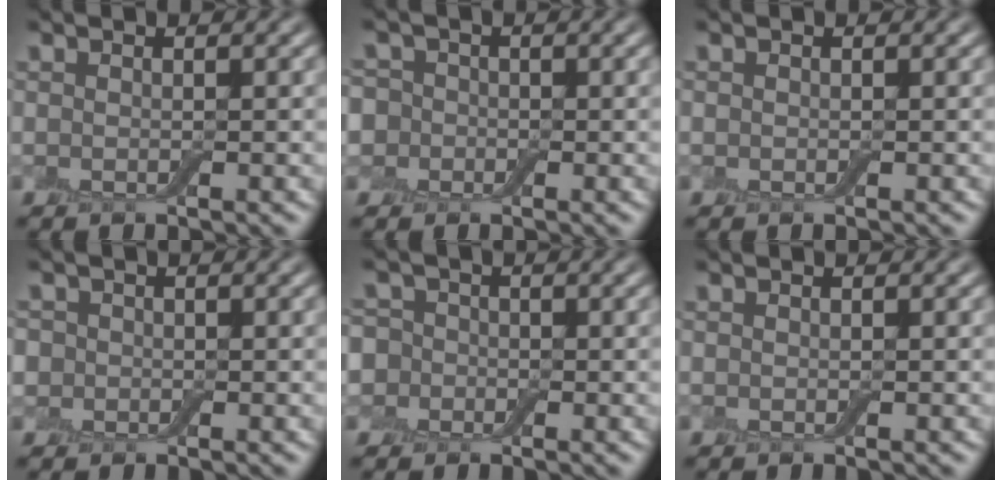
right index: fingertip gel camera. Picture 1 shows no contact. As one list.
[{"total": 4.4, "force": [0.3, 4.2, 1.5], "torque": [-0.017, 0.031, -0.043]}, {"total": 0.0}, {"total": 2.1, "force": [0.2, 2.0, 0.6], "torque": [-0.001, 0.007, -0.015]}, {"total": 4.9, "force": [-0.1, 4.6, 1.5], "torque": [-0.025, 0.035, -0.051]}, {"total": 0.0}]